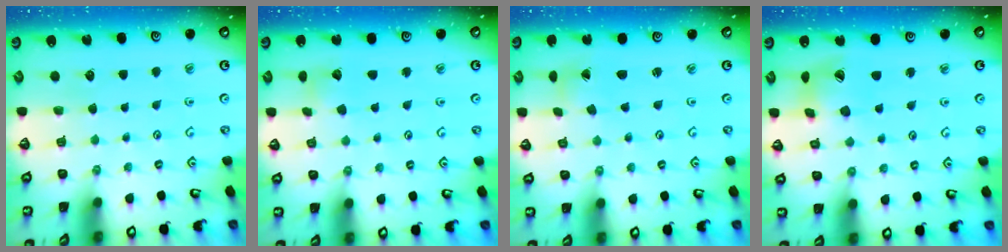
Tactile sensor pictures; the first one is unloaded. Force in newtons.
{"total": 6.5, "press": 6.5, "slide": 0.5}
{"total": 0.7, "press": 0.7, "slide": 0.1}
{"total": 9.1, "press": 9.1, "slide": 1.1}